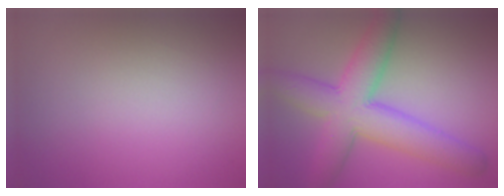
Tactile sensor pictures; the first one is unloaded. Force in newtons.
{"total": 7.7, "press": 7.7, "slide": 0.2}